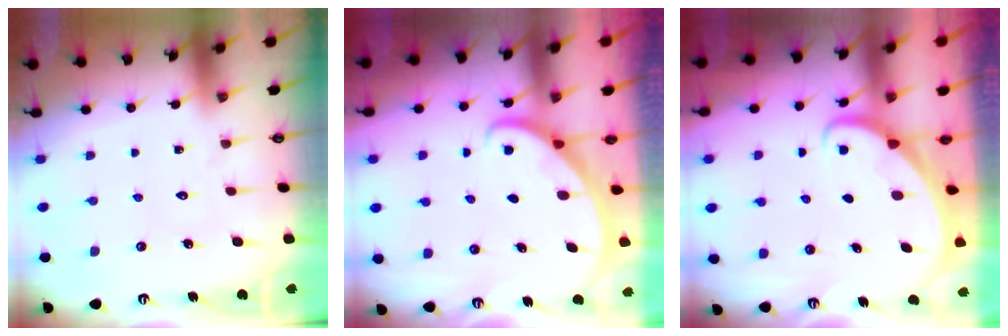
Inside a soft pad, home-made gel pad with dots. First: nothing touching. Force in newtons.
{"total": 2.7, "press": 2.7, "slide": 0.1}
{"total": 1.8, "press": 1.8, "slide": 0.0}